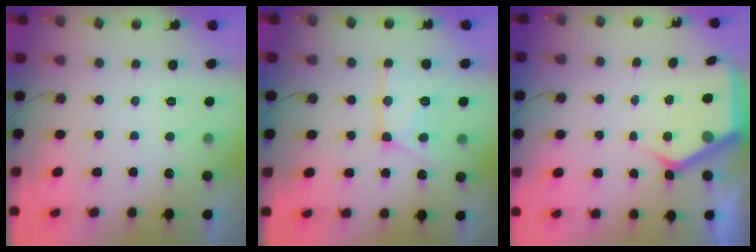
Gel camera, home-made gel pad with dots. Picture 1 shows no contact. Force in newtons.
{"total": 13.9, "press": 13.8, "slide": 1.4}
{"total": 7.2, "press": 7.2, "slide": 1.0}